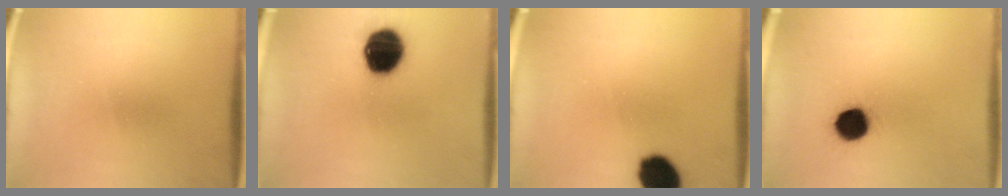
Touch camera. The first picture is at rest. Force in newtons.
{"total": 15.8}
{"total": 11.5}
{"total": 10.4}